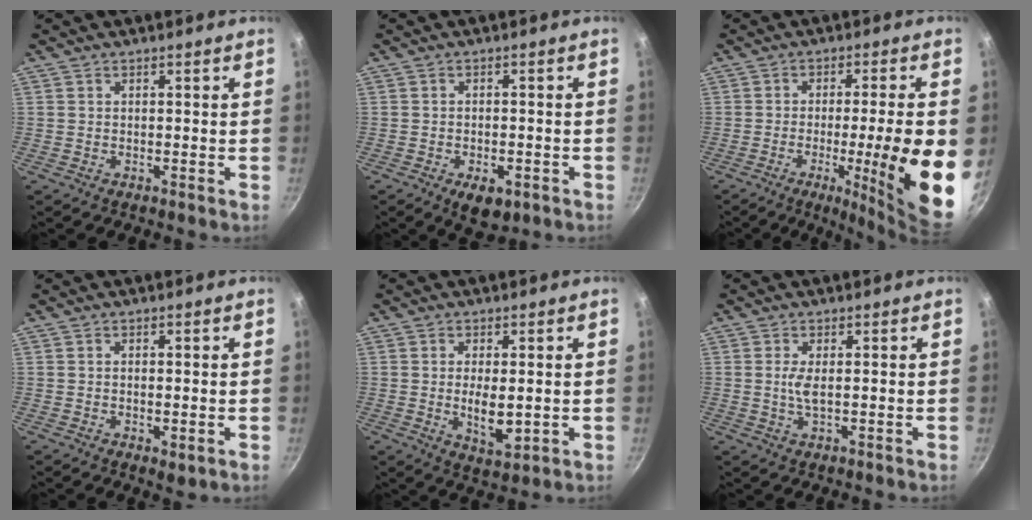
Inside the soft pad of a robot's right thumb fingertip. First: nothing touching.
{"total": 6.0, "force": [-2.7, 3.2, 4.3], "torque": [-0.054, 0.010, -0.031]}
{"total": 17.4, "force": [-3.8, 2.0, 16.9], "torque": [-0.231, 0.006, -0.047]}
{"total": 2.4, "force": [-0.5, 1.0, 2.1], "torque": [-0.034, -0.008, -0.006]}
{"total": 6.4, "force": [-0.2, 2.7, 5.8], "torque": [-0.102, -0.013, 0.004]}
{"total": 2.7, "force": [0.2, 0.7, 2.6], "torque": [-0.060, -0.003, 0.005]}